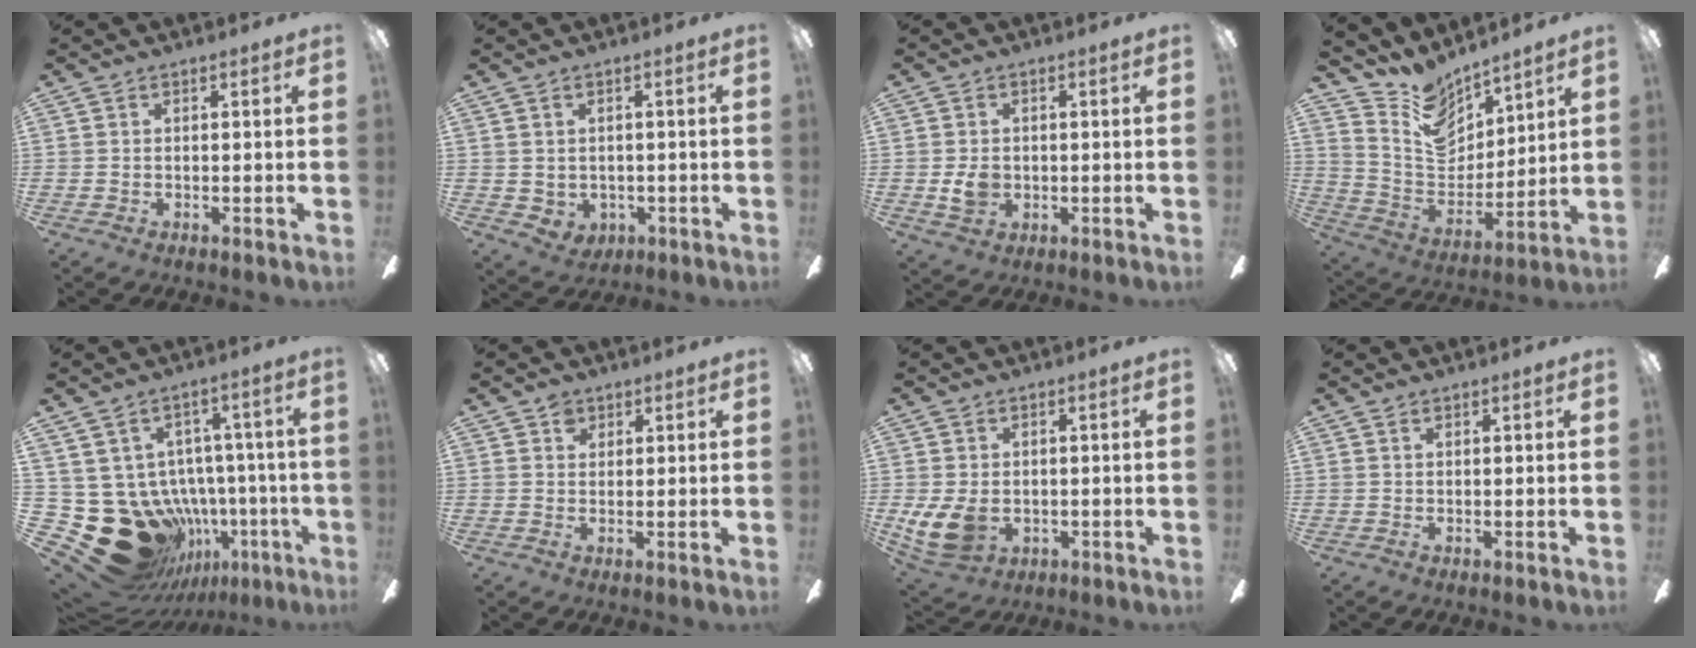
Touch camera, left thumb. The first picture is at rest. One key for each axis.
{"total": 2.7, "fx": 1.3, "fy": 2.3, "fz": 0.6, "tx": -0.020, "ty": -0.006, "tz": 0.025}
{"total": 4.5, "fx": -0.2, "fy": 3.7, "fz": 2.6, "tx": -0.037, "ty": 0.001, "tz": -0.004}
{"total": 11.7, "fx": 9.6, "fy": 5.9, "fz": 3.3, "tx": -0.082, "ty": -0.079, "tz": 0.183}
{"total": 19.5, "fx": -5.5, "fy": 15.7, "fz": 10.1, "tx": -0.216, "ty": 0.004, "tz": -0.040}
{"total": 2.9, "fx": 1.9, "fy": 2.0, "fz": 0.9, "tx": -0.005, "ty": -0.003, "tz": 0.032}
{"total": 8.6, "fx": -0.7, "fy": 6.3, "fz": 5.7, "tx": -0.135, "ty": -0.007, "tz": -0.009}
{"total": 0.7, "fx": 0.6, "fy": 0.3, "fz": 0.3, "tx": -0.007, "ty": 0.002, "tz": 0.010}